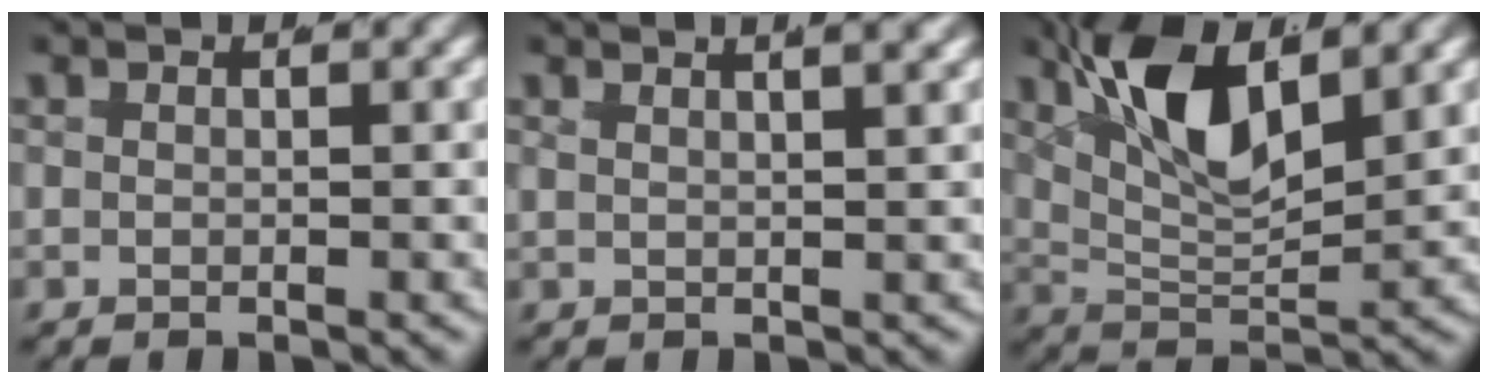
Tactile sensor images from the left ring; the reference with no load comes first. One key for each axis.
{"total": 3.9, "fx": 2.7, "fy": 1.2, "fz": 2.5, "tx": -0.023, "ty": 0.019, "tz": 0.032}
{"total": 7.8, "fx": 3.1, "fy": 3.5, "fz": 6.3, "tx": -0.118, "ty": -0.007, "tz": 0.055}